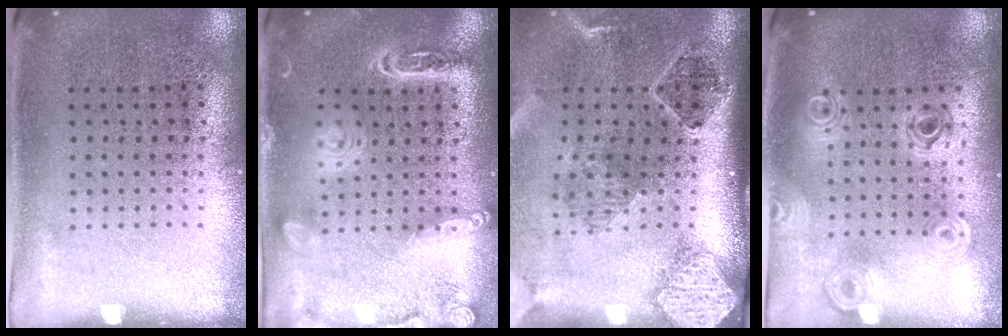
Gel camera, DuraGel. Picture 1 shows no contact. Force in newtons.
{"total": 1.9, "press": 1.9, "slide": 0.1}
{"total": 2.8, "press": 2.0, "slide": 1.9}
{"total": 0.8, "press": 0.8, "slide": 0.1}